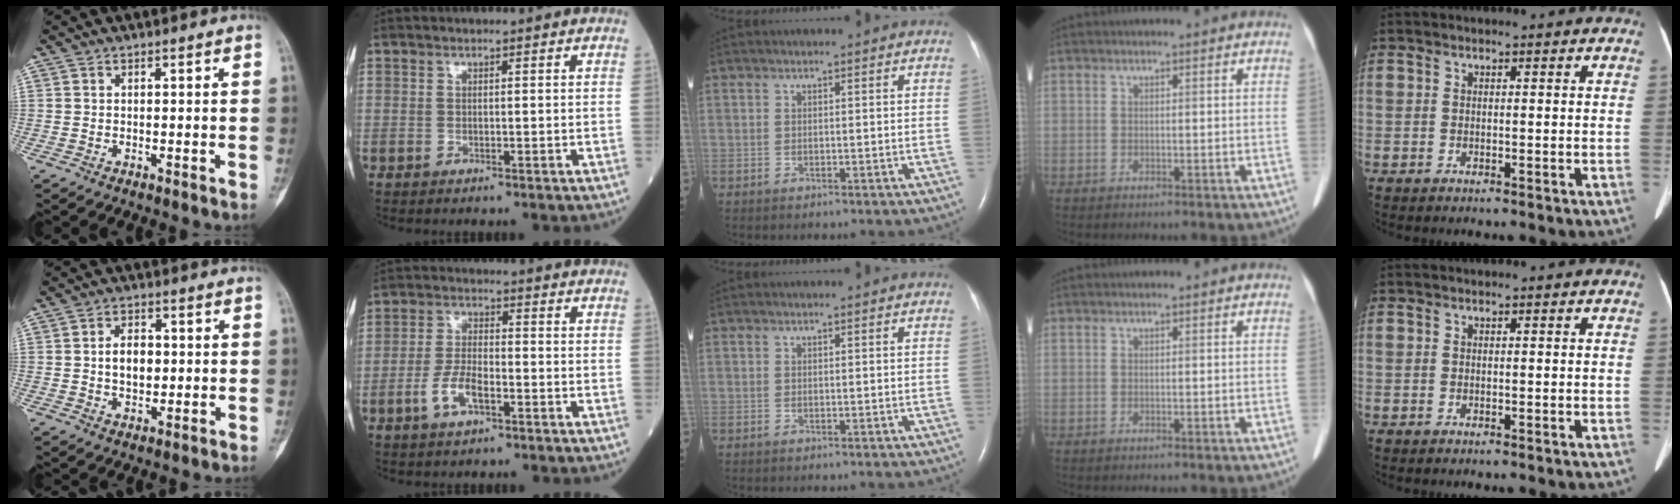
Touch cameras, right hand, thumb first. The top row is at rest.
{"thumb": {"total": 5.8, "force": [0.2, 3.8, 4.4], "torque": [-0.054, 0.004, 0.002]}, "index": {"total": 5.7, "force": [-2.6, 2.1, 4.6], "torque": [-0.099, 0.002, -0.050]}}